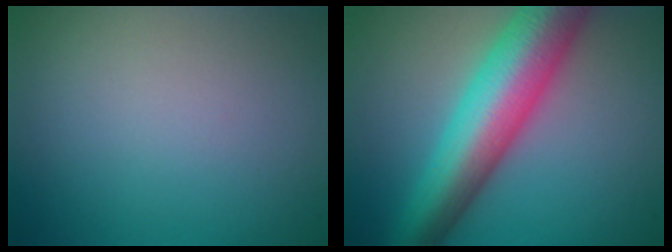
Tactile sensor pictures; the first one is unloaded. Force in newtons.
{"total": 10.2, "press": 10.2, "slide": 0.3}